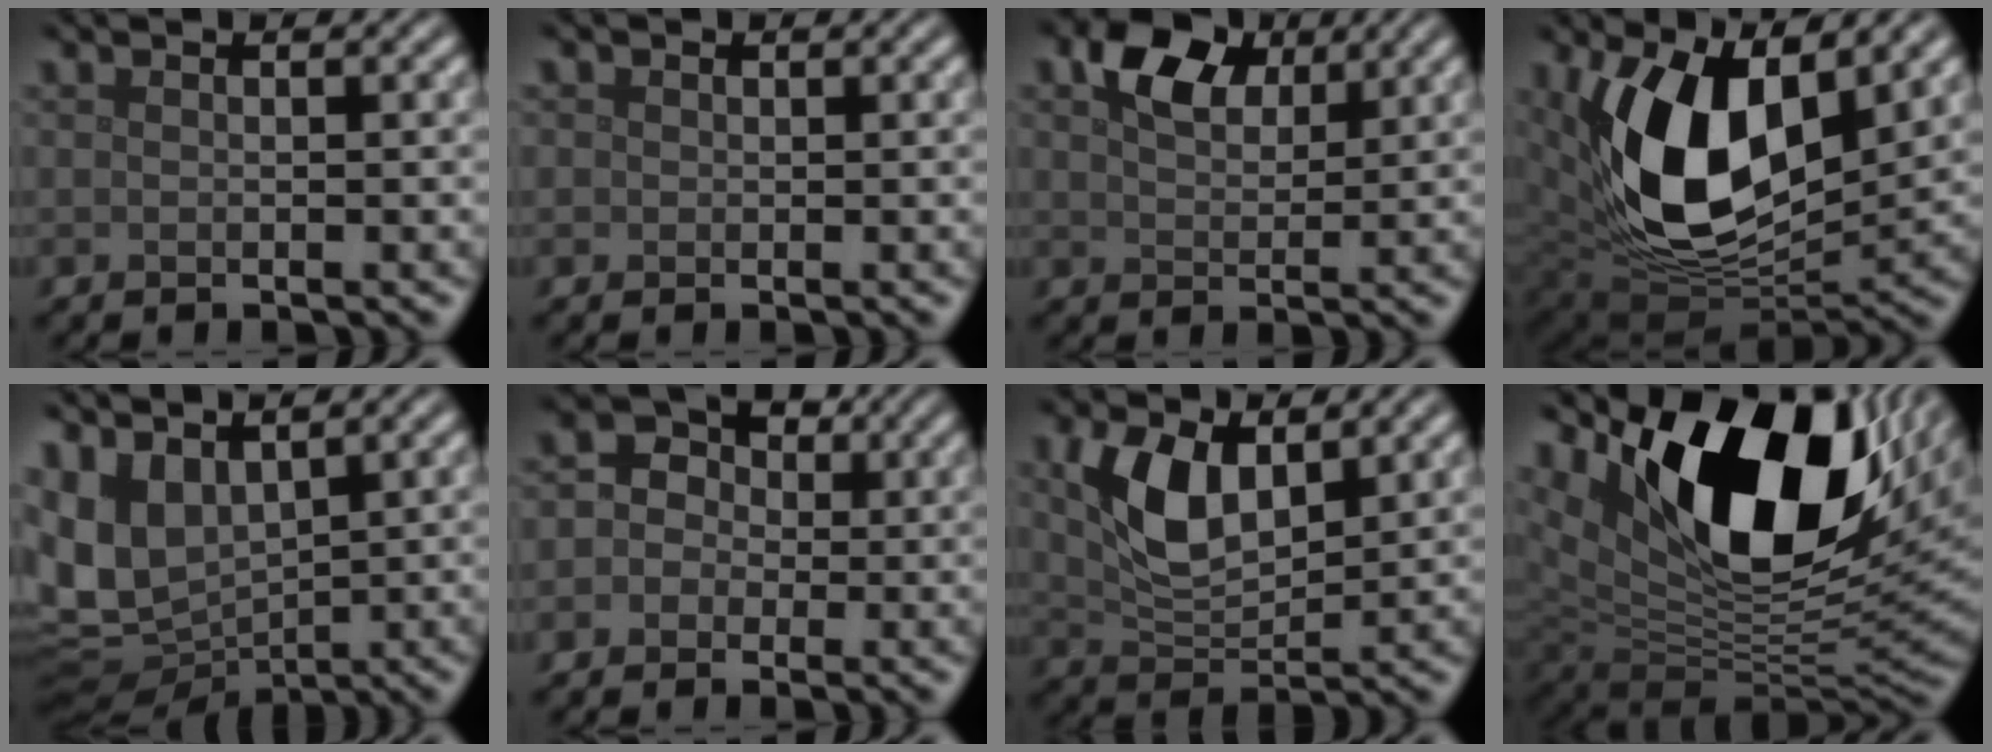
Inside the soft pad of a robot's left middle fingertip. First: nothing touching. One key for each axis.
{"total": 0.6, "fx": 0.2, "fy": 0.6, "fz": 0.1, "tx": 0.003, "ty": 0.002, "tz": -0.001}
{"total": 5.2, "fx": 2.8, "fy": 3.1, "fz": 3.1, "tx": -0.059, "ty": 0.007, "tz": 0.044}
{"total": 12.9, "fx": 3.1, "fy": 7.1, "fz": 10.3, "tx": -0.182, "ty": -0.023, "tz": 0.057}
{"total": 9.3, "fx": 1.7, "fy": 6.5, "fz": 6.4, "tx": -0.132, "ty": -0.013, "tz": 0.061}
{"total": 3.0, "fx": -0.2, "fy": 2.7, "fz": 1.2, "tx": -0.001, "ty": 0.011, "tz": -0.011}
{"total": 6.0, "fx": 2.2, "fy": 3.1, "fz": 4.7, "tx": -0.103, "ty": 0.002, "tz": 0.043}
{"total": 16.4, "fx": 6.1, "fy": 9.3, "fz": 12.1, "tx": -0.200, "ty": 0.006, "tz": 0.108}